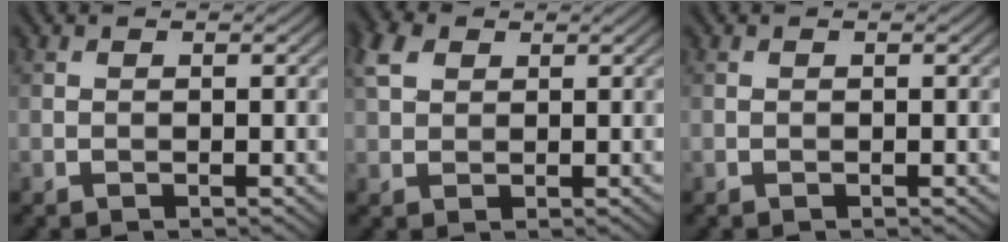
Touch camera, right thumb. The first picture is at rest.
{"total": 4.0, "force": [1.8, 2.7, 2.3], "torque": [-0.064, 0.014, 0.034]}
{"total": 0.0}